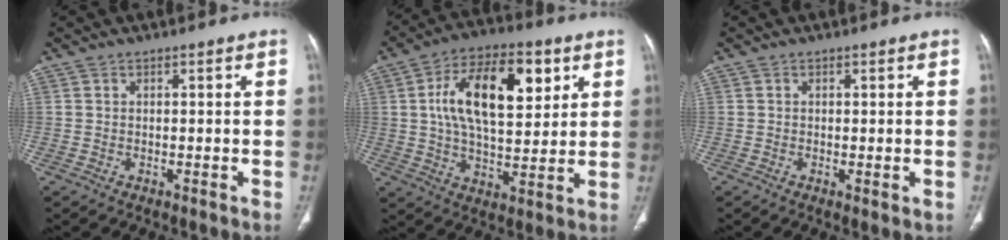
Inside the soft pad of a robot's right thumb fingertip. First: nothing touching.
{"total": 18.5, "force": [5.5, 9.2, 15.1], "torque": [-0.226, -0.005, 0.089]}
{"total": 1.1, "force": [-0.2, 0.3, 1.1], "torque": [-0.023, -0.006, -0.002]}